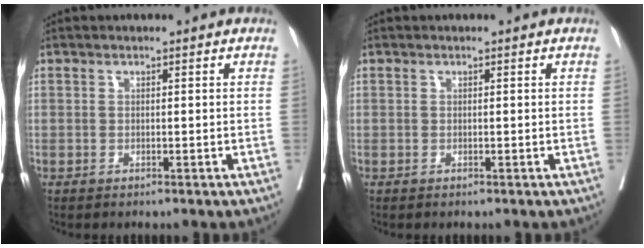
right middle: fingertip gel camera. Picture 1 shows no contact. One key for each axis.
{"total": 0.0}